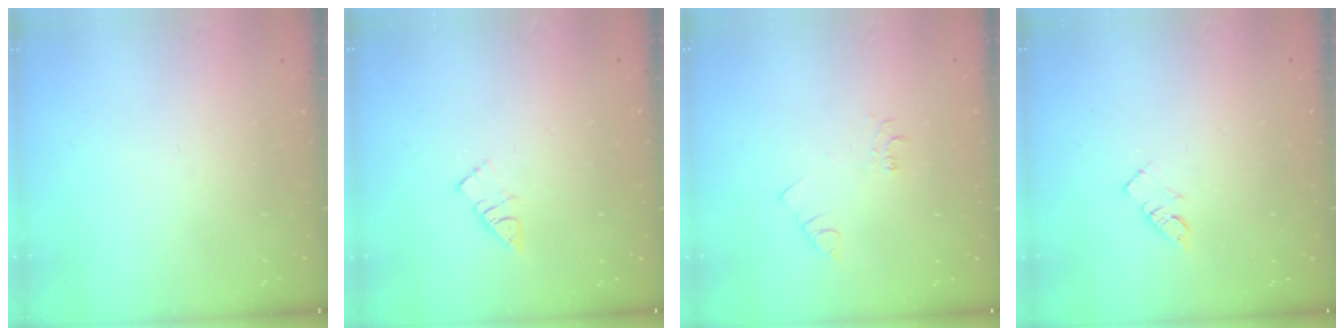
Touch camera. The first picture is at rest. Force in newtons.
{"total": 6.3, "press": 6.3, "slide": 0.2}
{"total": 3.0, "press": 3.0, "slide": 0.5}
{"total": 4.2, "press": 4.1, "slide": 0.3}